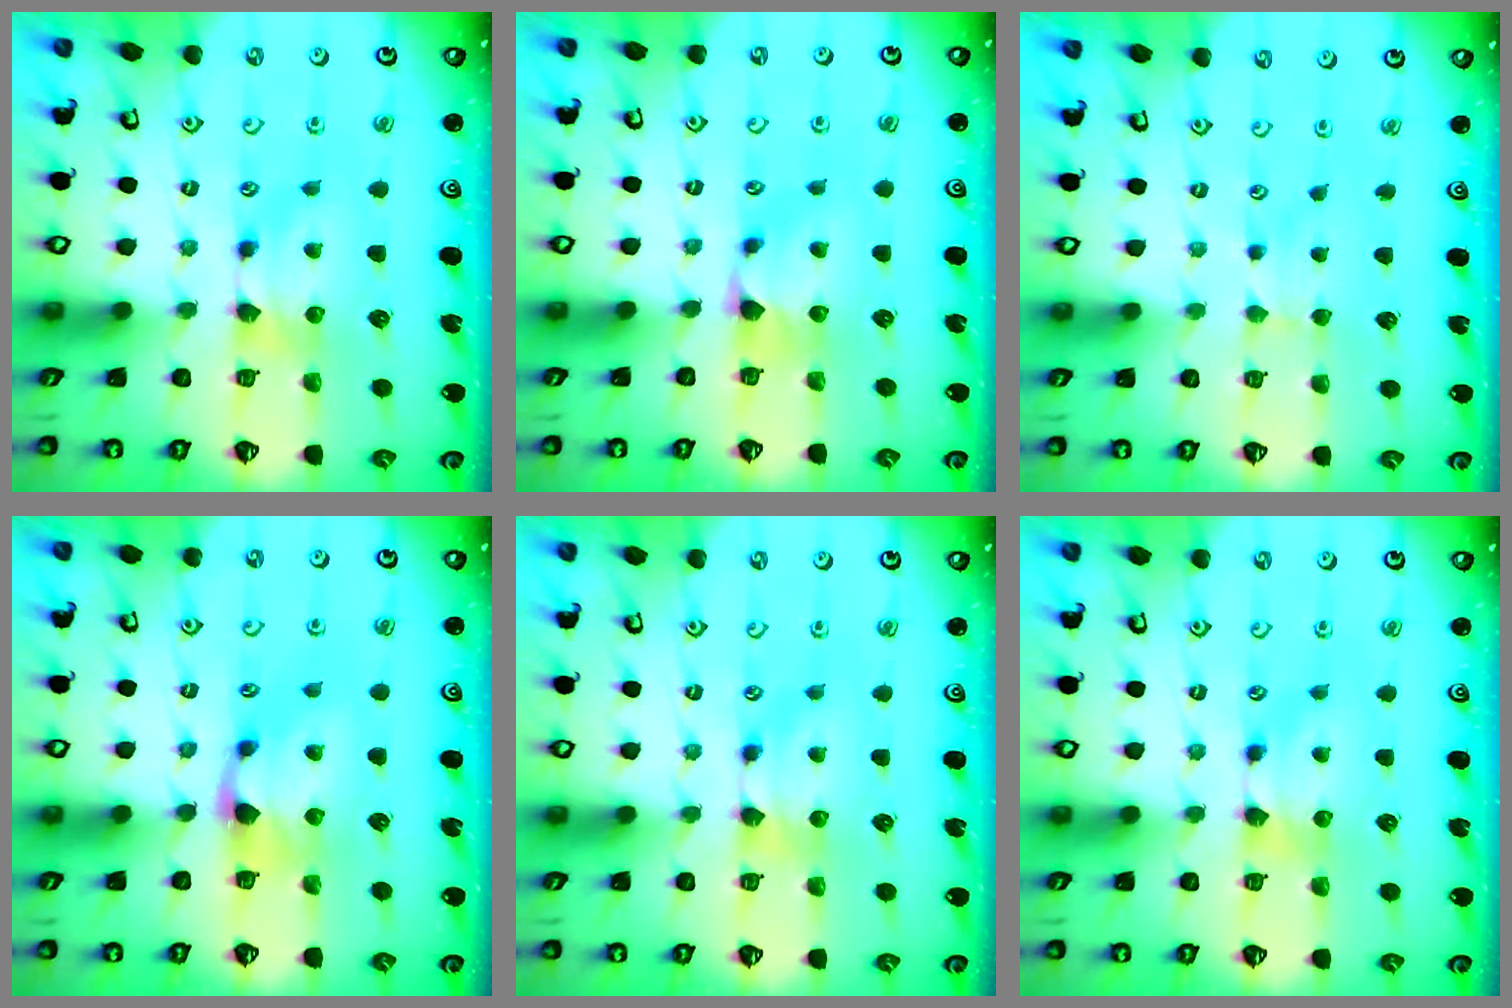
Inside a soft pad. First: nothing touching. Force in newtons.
{"total": 1.2, "press": 0.7, "slide": 1.0}
{"total": 1.5, "press": 1.5, "slide": 0.3}
{"total": 1.4, "press": 0.6, "slide": 1.2}
{"total": 0.0}
{"total": 0.0}